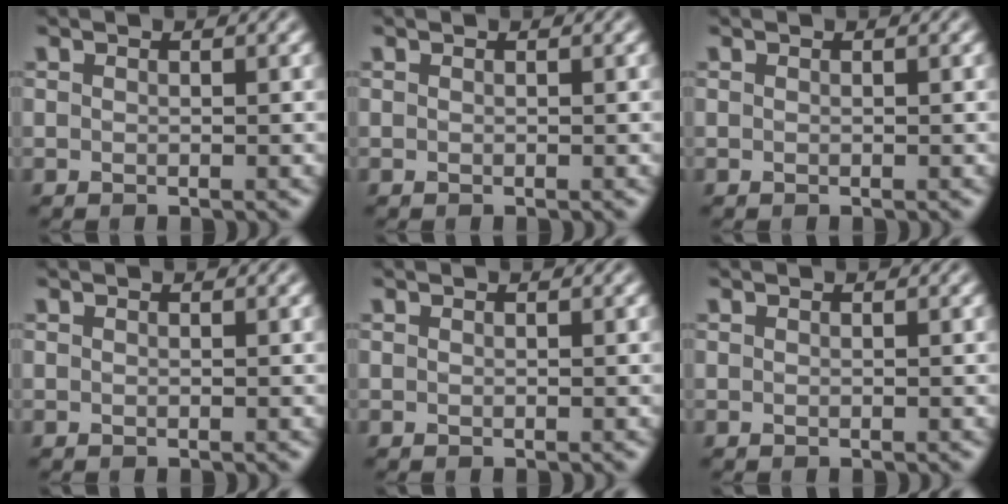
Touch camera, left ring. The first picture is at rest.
{"total": 0.0}
{"total": 0.0}
{"total": 0.0}
{"total": 0.0}
{"total": 0.0}